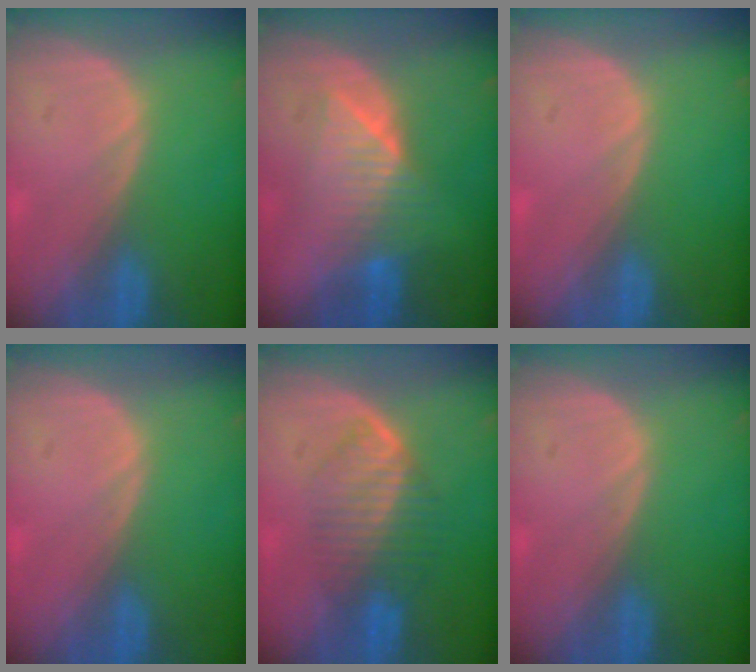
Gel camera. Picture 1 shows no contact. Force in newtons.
{"total": 6.4, "press": 6.4, "slide": 0.3}
{"total": 0.0}
{"total": 0.0}
{"total": 6.5, "press": 6.2, "slide": 1.8}
{"total": 0.0}